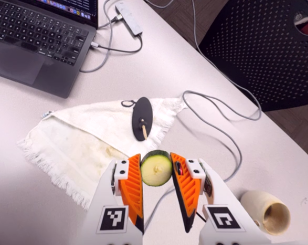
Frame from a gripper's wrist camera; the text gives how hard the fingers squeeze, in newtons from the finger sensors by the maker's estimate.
{"total": 10.2, "left": 10.6, "right": 9.8}